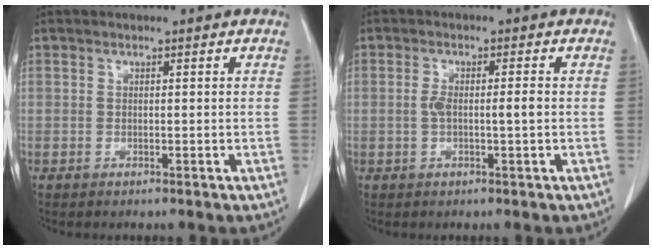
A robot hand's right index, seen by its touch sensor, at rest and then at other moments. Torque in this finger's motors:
{"motor_torque": [0.25, 0.25, 0.08, 0.03]}